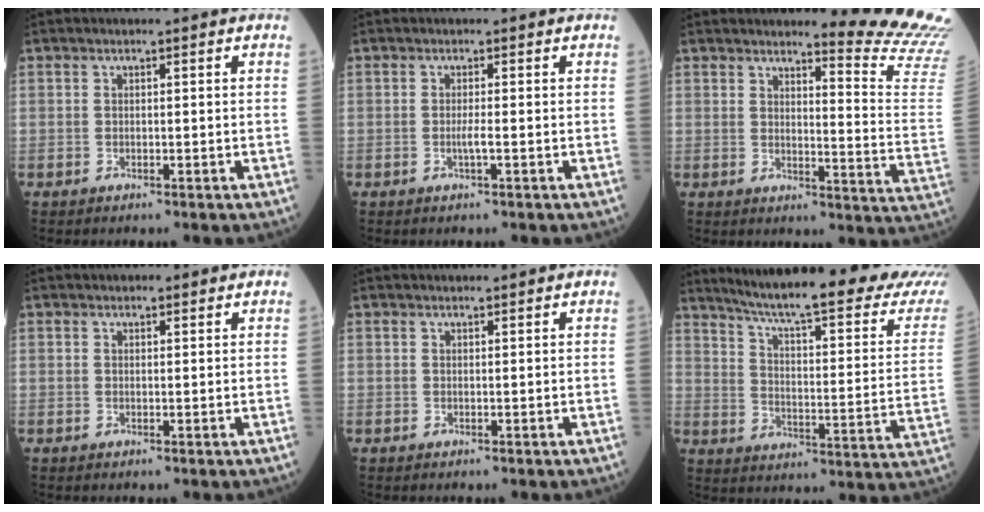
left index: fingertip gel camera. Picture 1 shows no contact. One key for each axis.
{"total": 1.3, "fx": -0.9, "fy": -0.3, "fz": 0.9, "tx": -0.020, "ty": -0.008, "tz": -0.018}
{"total": 13.5, "fx": 13.1, "fy": -2.5, "fz": 1.7, "tx": -0.016, "ty": -0.168, "tz": 0.125}
{"total": 1.5, "fx": 1.1, "fy": 0.8, "fz": 0.5, "tx": -0.004, "ty": 0.010, "tz": 0.011}
{"total": 2.2, "fx": 2.1, "fy": 0.2, "fz": 0.6, "tx": -0.006, "ty": 0.016, "tz": 0.026}
{"total": 27.6, "fx": 24.1, "fy": 1.0, "fz": 13.3, "tx": -0.204, "ty": -0.086, "tz": 0.308}